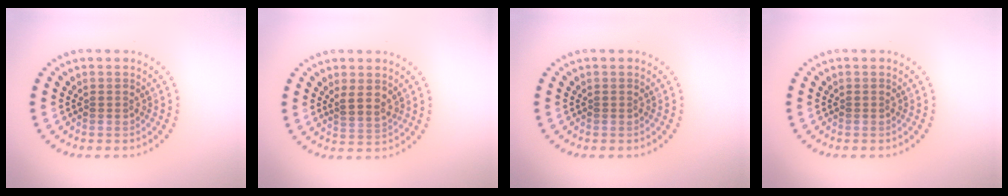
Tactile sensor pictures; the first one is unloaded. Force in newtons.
{"total": 1.6, "press": 1.4, "slide": 0.7}
{"total": 0.0}
{"total": 0.0}